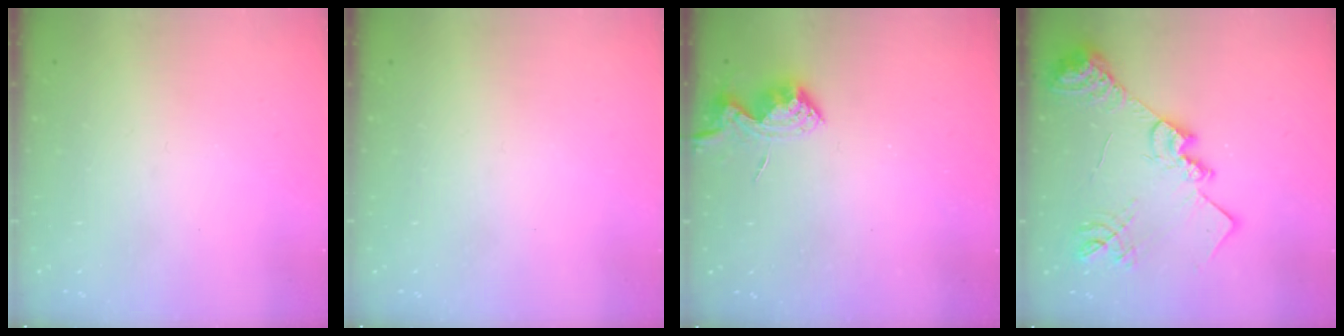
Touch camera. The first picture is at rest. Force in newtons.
{"total": 0.0}
{"total": 8.7, "press": 8.7, "slide": 0.1}
{"total": 20.8, "press": 20.8, "slide": 1.8}